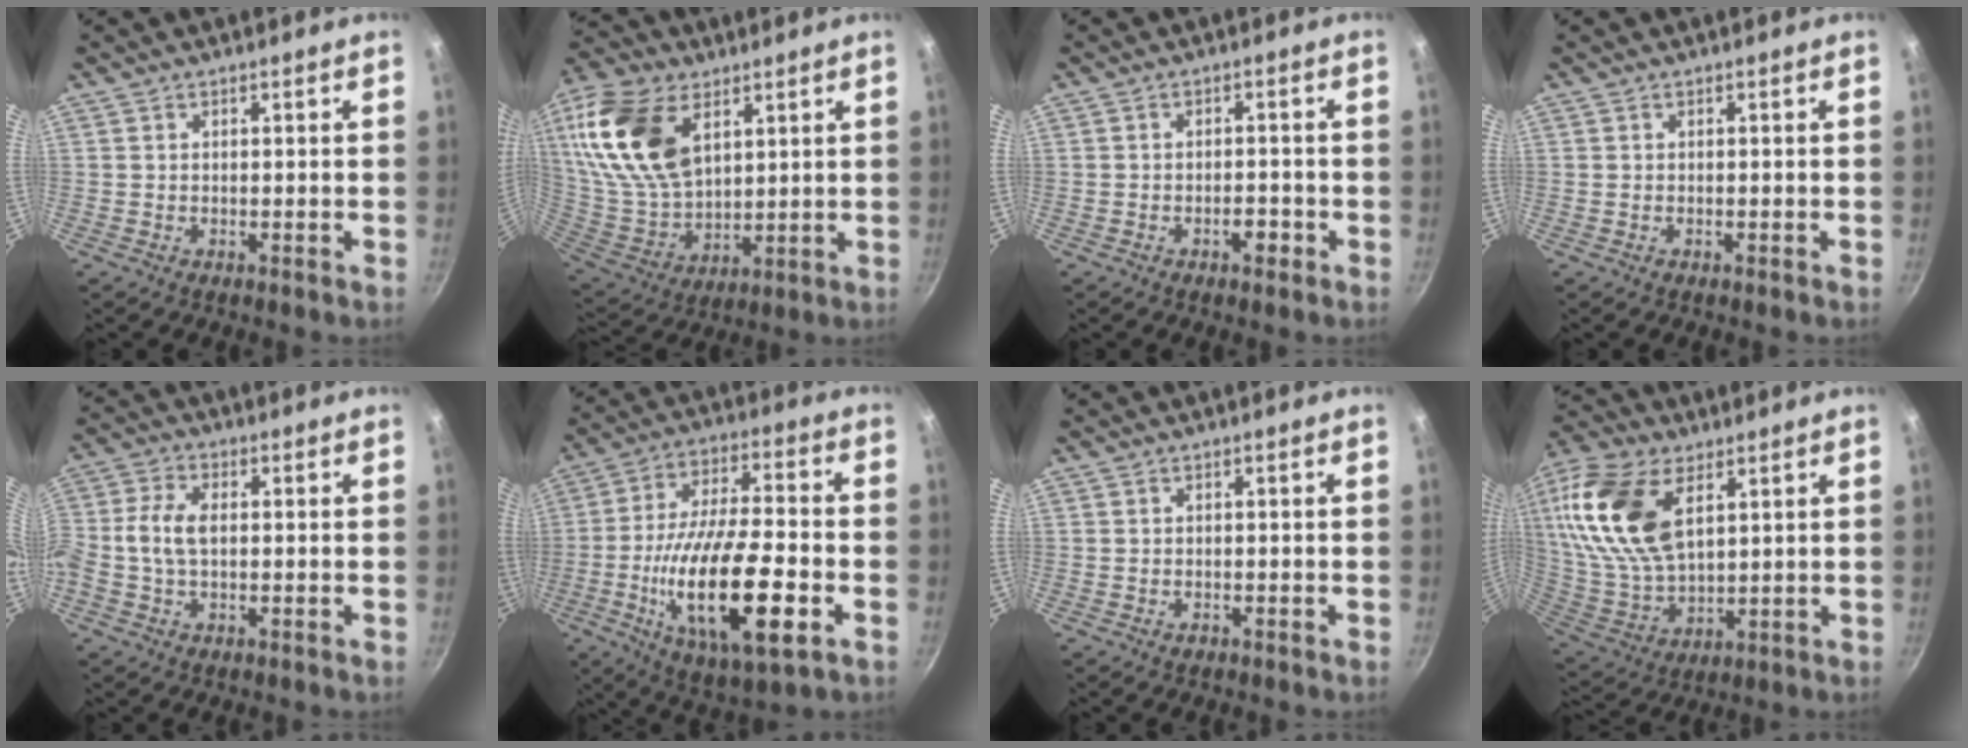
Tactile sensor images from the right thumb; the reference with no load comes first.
{"total": 21.7, "force": [8.7, 13.1, 14.9], "torque": [-0.285, -0.032, 0.174]}
{"total": 2.9, "force": [-1.6, 1.4, 2.0], "torque": [-0.018, 0.014, -0.023]}
{"total": 0.0}
{"total": 6.7, "force": [0.0, 3.9, 5.5], "torque": [-0.120, 0.016, -0.014]}
{"total": 22.6, "force": [-6.2, 7.6, 20.4], "torque": [-0.361, 0.013, -0.105]}
{"total": 0.5, "force": [-0.4, 0.3, 0.3], "torque": [-0.004, 0.000, -0.005]}
{"total": 20.4, "force": [7.5, 11.6, 15.1], "torque": [-0.294, -0.025, 0.149]}